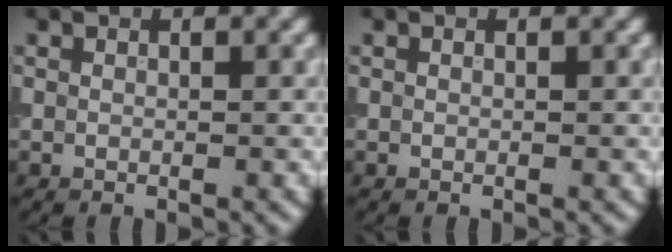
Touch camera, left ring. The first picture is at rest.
{"total": 0.0}